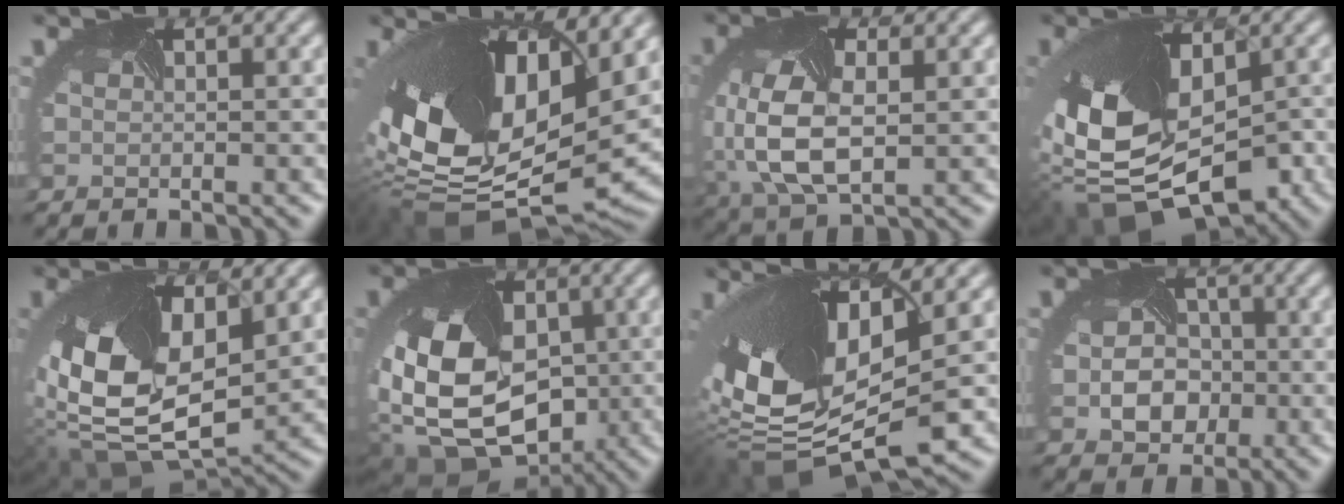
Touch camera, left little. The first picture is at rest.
{"total": 17.6, "force": [1.5, 10.2, 14.2], "torque": [-0.294, -0.045, 0.048]}
{"total": 7.1, "force": [-0.6, 4.5, 5.5], "torque": [-0.148, -0.009, -0.007]}
{"total": 13.6, "force": [-3.1, 8.0, 10.5], "torque": [-0.238, -0.034, -0.032]}
{"total": 15.2, "force": [1.8, 9.5, 11.8], "torque": [-0.251, -0.035, 0.050]}
{"total": 15.1, "force": [-2.1, 11.5, 9.5], "torque": [-0.194, -0.026, -0.029]}
{"total": 14.7, "force": [0.4, 7.3, 12.8], "torque": [-0.279, -0.020, 0.021]}
{"total": 4.0, "force": [-0.9, 3.5, 1.8], "torque": [-0.042, -0.008, -0.015]}